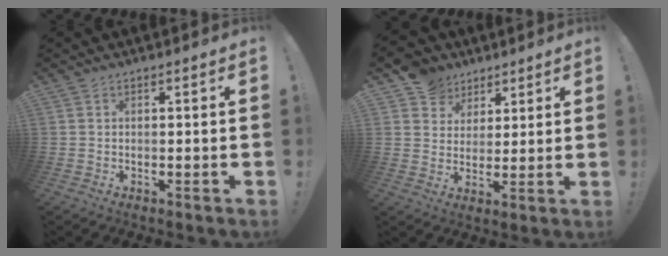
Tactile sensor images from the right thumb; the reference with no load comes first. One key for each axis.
{"total": 8.9, "fx": 5.2, "fy": 7.1, "fz": 1.4, "tx": -0.020, "ty": -0.032, "tz": 0.104}